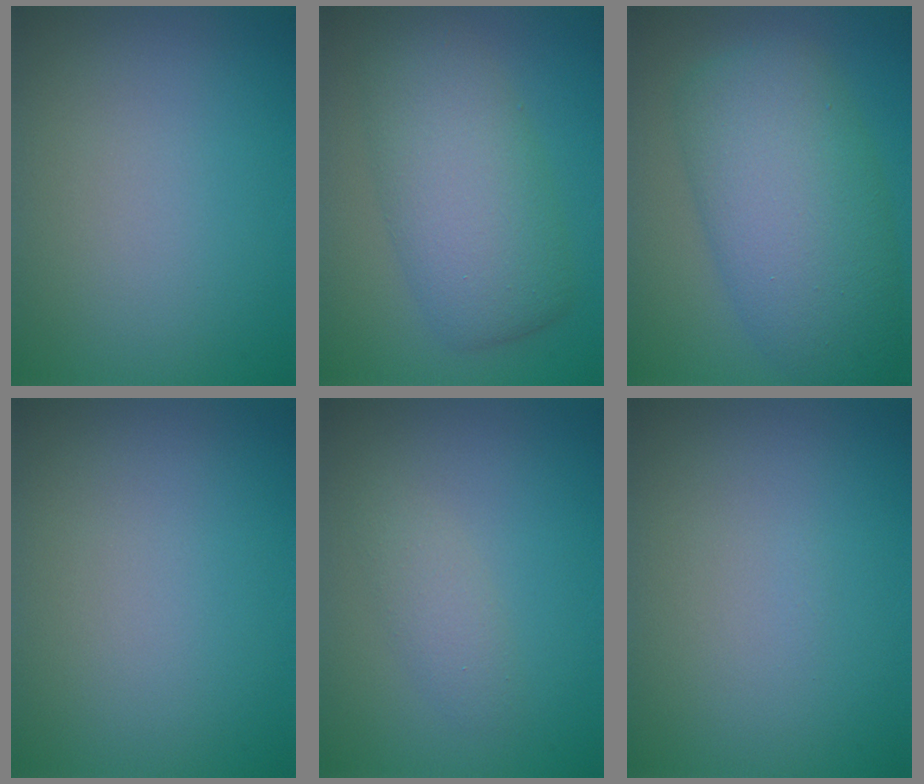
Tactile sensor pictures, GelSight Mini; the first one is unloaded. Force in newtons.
{"total": 6.6, "press": 6.6, "slide": 0.2}
{"total": 9.5, "press": 9.5, "slide": 0.1}
{"total": 0.0}
{"total": 1.6, "press": 1.6, "slide": 0.1}
{"total": 0.0}